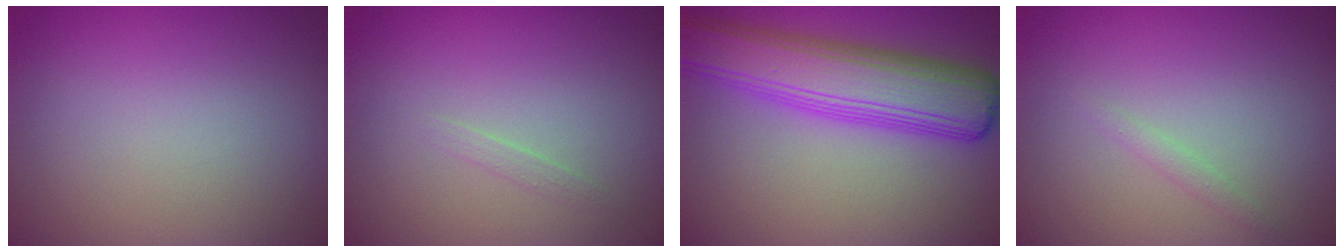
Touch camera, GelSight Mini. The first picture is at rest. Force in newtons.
{"total": 0.6, "press": 0.6, "slide": 0.0}
{"total": 7.8, "press": 7.8, "slide": 0.2}
{"total": 0.8, "press": 0.8, "slide": 0.0}